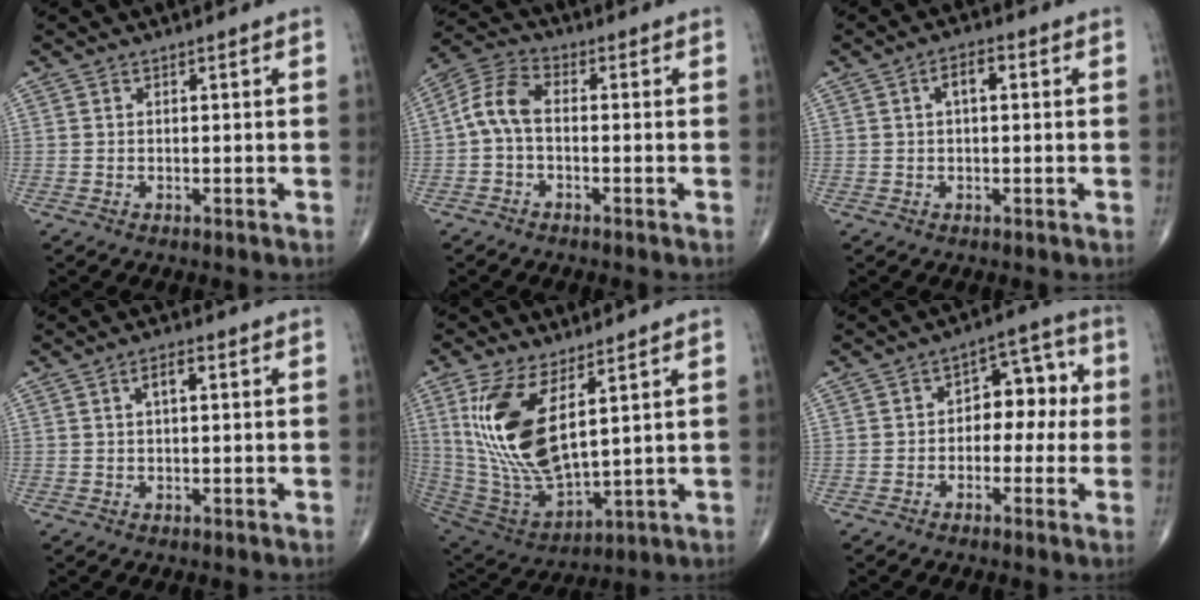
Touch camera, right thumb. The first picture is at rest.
{"total": 6.6, "force": [-0.8, 3.7, 5.5], "torque": [-0.114, 0.023, -0.027]}
{"total": 3.8, "force": [0.9, 1.8, 3.3], "torque": [-0.053, 0.012, 0.011]}
{"total": 3.0, "force": [0.9, 1.1, 2.6], "torque": [-0.045, 0.007, 0.015]}
{"total": 17.7, "force": [6.0, 7.2, 15.0], "torque": [-0.304, -0.034, 0.135]}
{"total": 8.9, "force": [-0.1, 5.8, 6.7], "torque": [-0.049, 0.036, -0.013]}